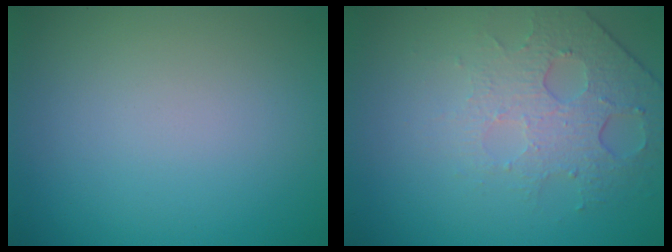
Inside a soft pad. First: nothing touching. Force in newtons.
{"total": 4.8, "press": 3.2, "slide": 3.6}